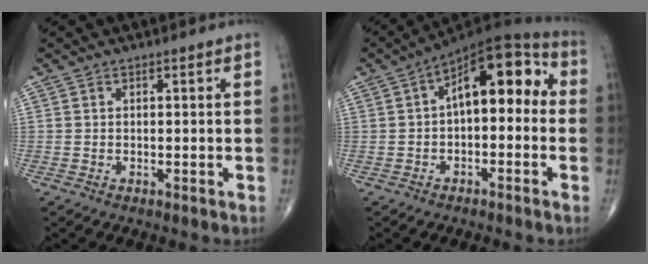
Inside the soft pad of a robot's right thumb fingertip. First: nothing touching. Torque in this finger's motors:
{"motor_torque": [1.35, 3.66, 1.41, -0.10, 0.10]}